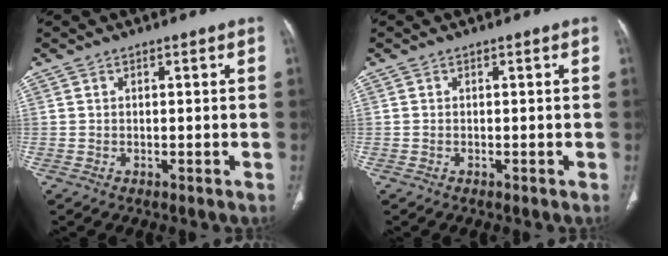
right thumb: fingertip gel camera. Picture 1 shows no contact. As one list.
[{"total": 0.0}]